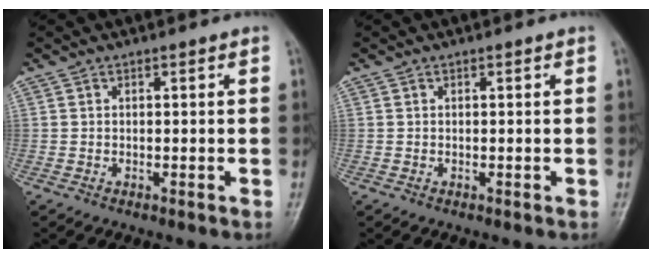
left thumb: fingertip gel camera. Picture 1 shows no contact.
{"total": 0.0}